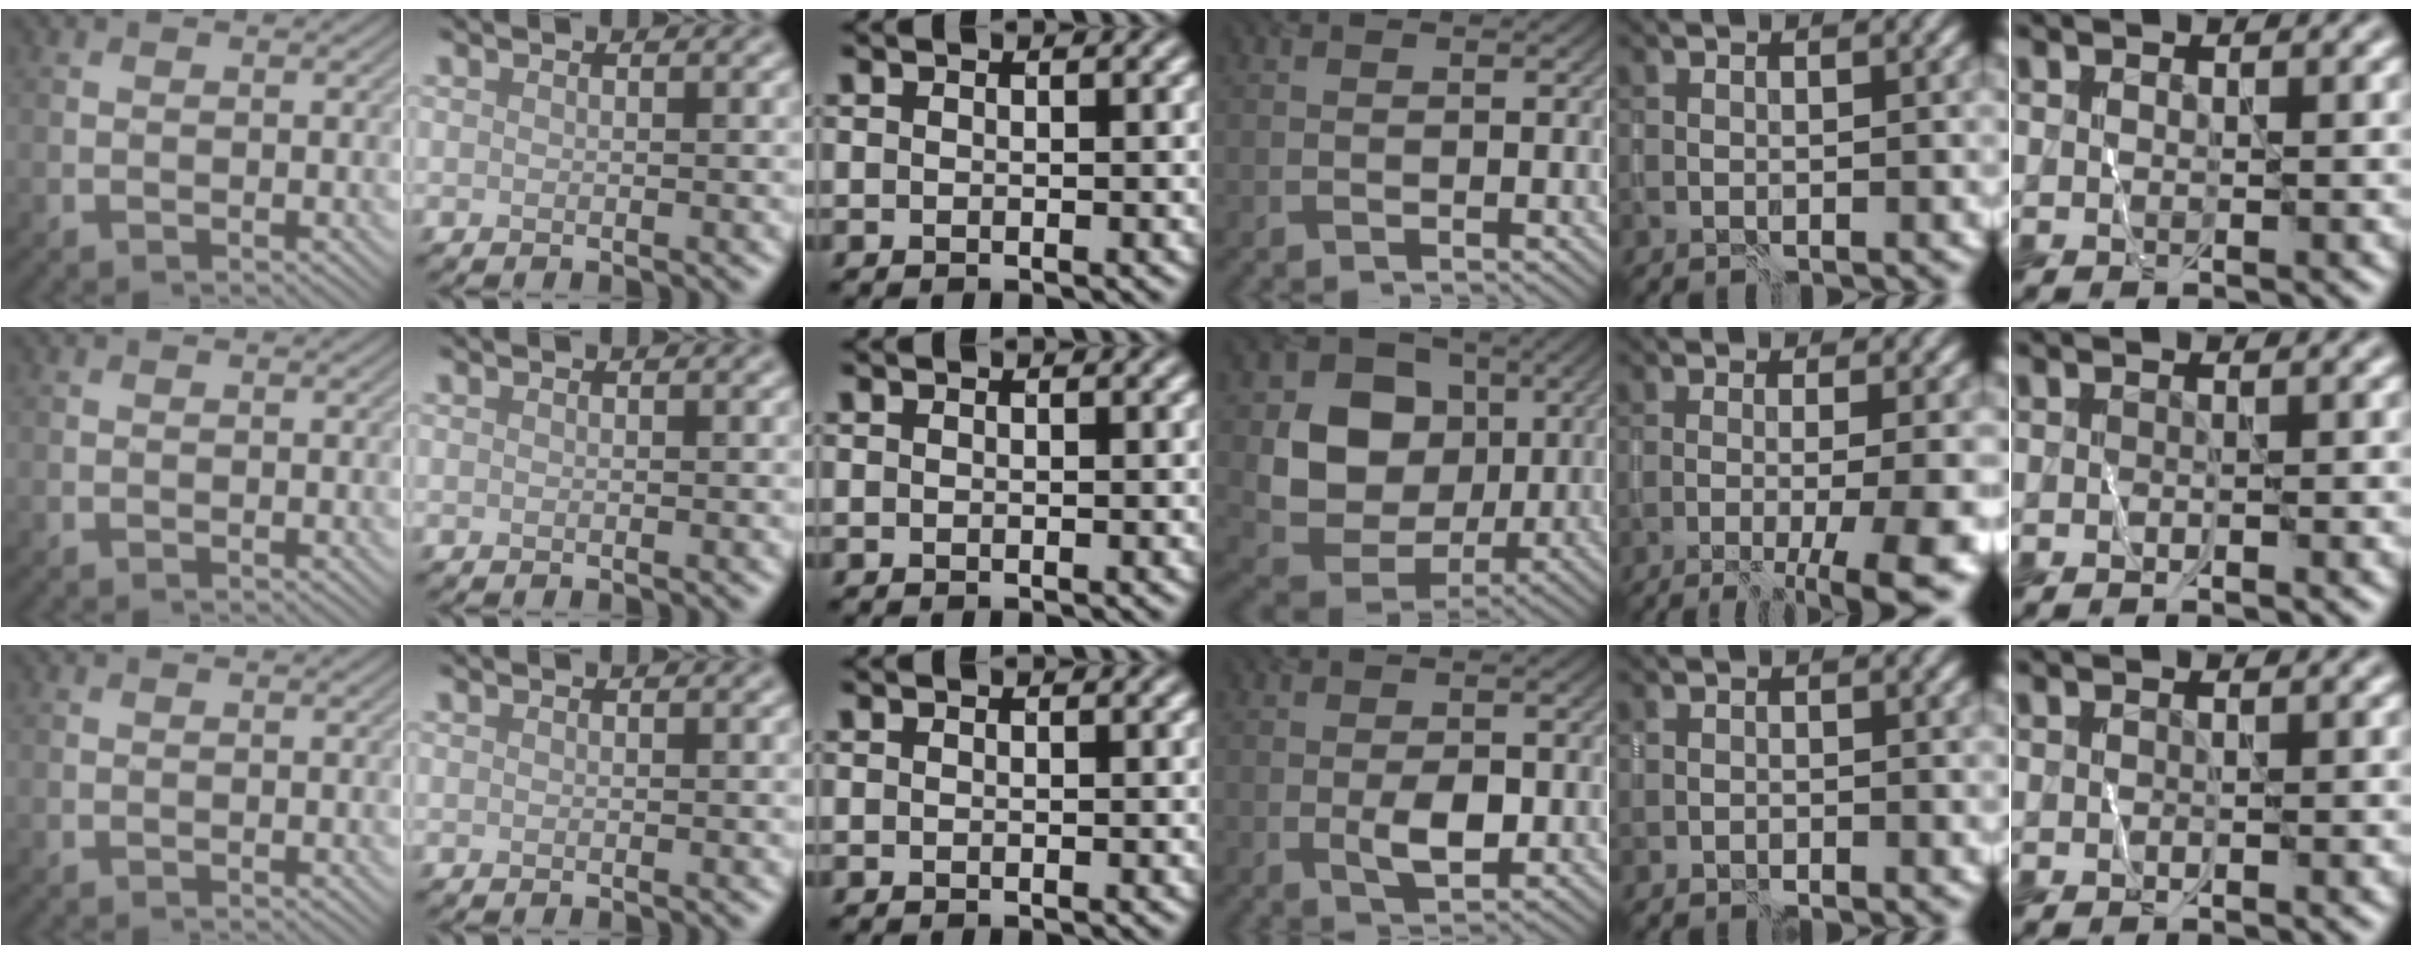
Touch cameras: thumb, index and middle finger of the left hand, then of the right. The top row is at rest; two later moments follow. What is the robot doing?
{"motion": "wrap", "object": "plastic wrap"}